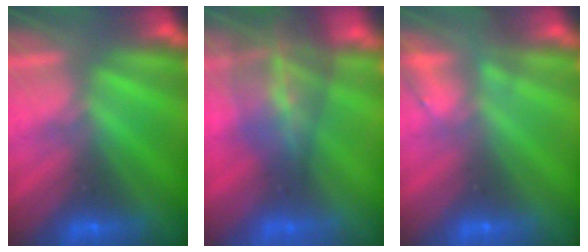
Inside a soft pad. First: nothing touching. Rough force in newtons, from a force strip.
{"total": 7.4}
{"total": 2.3}